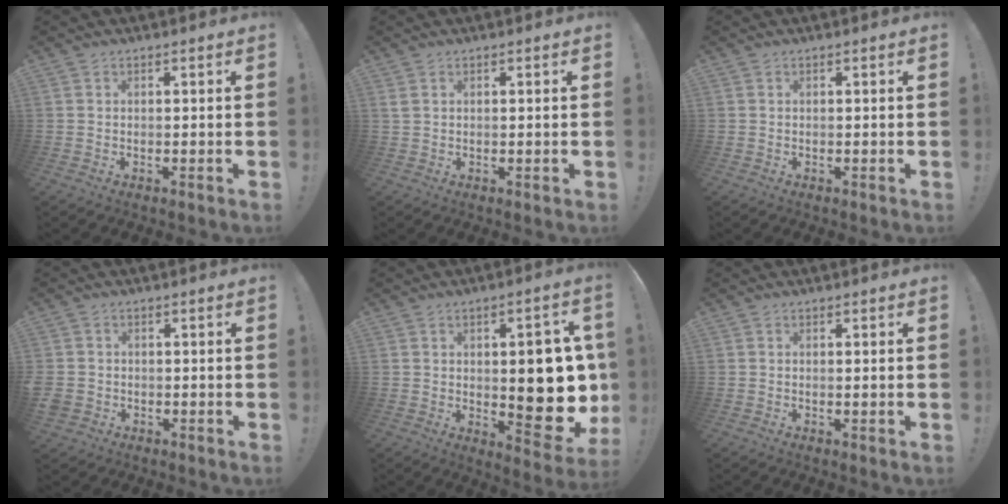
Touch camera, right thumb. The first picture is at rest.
{"total": 1.3, "force": [0.6, 0.5, 1.1], "torque": [-0.023, 0.002, 0.011]}
{"total": 0.0}
{"total": 2.8, "force": [-0.9, 2.5, 1.0], "torque": [-0.024, 0.003, -0.016]}
{"total": 14.9, "force": [0.2, 6.8, 13.3], "torque": [-0.159, -0.006, 0.013]}
{"total": 0.7, "force": [0.0, -0.2, 0.7], "torque": [-0.013, -0.001, 0.001]}